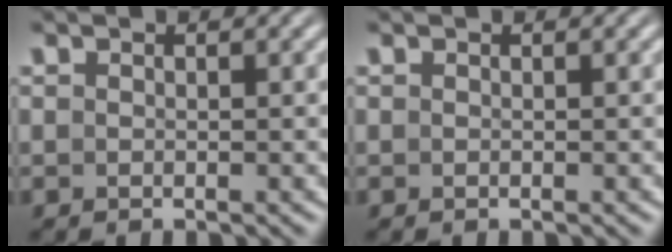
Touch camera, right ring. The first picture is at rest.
{"total": 0.0}